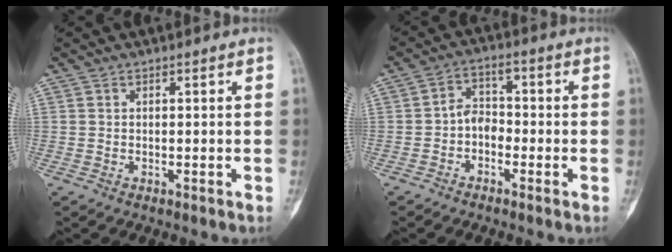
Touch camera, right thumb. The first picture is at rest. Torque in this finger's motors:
{"motor_torque": [0.48, 0.36, 0.09, -0.45, 0.03]}